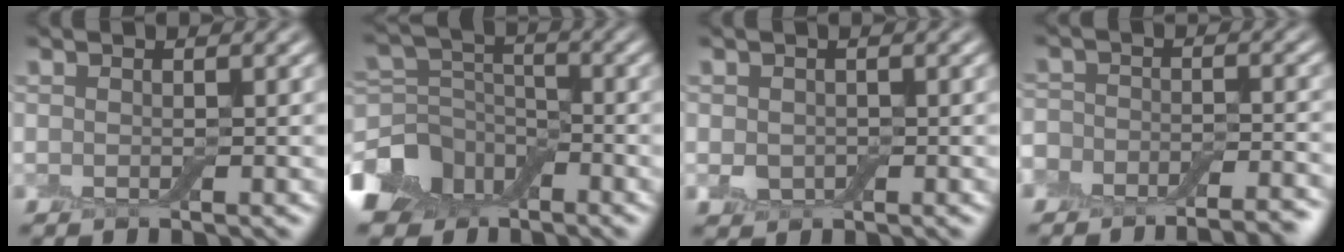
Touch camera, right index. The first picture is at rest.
{"total": 8.6, "force": [-4.6, 6.0, 4.1], "torque": [-0.074, -0.008, -0.087]}
{"total": 1.9, "force": [-0.2, 1.6, 1.0], "torque": [-0.019, -0.003, -0.007]}
{"total": 10.7, "force": [-9.2, 4.7, 2.9], "torque": [-0.030, -0.011, -0.125]}